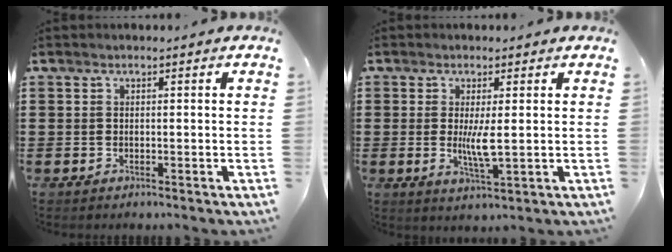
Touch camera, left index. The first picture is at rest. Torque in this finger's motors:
{"motor_torque": [1.00, 0.01, 0.44, 0.09]}